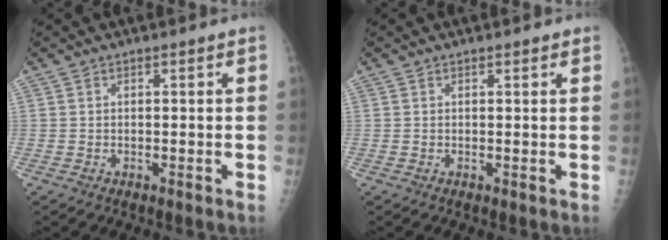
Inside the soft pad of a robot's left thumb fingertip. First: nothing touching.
{"total": 0.8, "force": [0.6, 0.3, 0.4], "torque": [-0.005, -0.004, 0.006]}